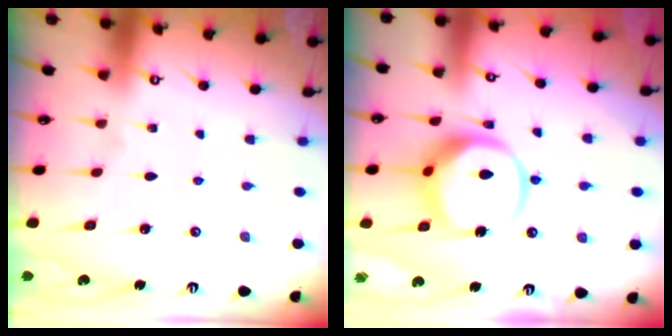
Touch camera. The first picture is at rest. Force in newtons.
{"total": 12.1, "press": 12.0, "slide": 1.4}